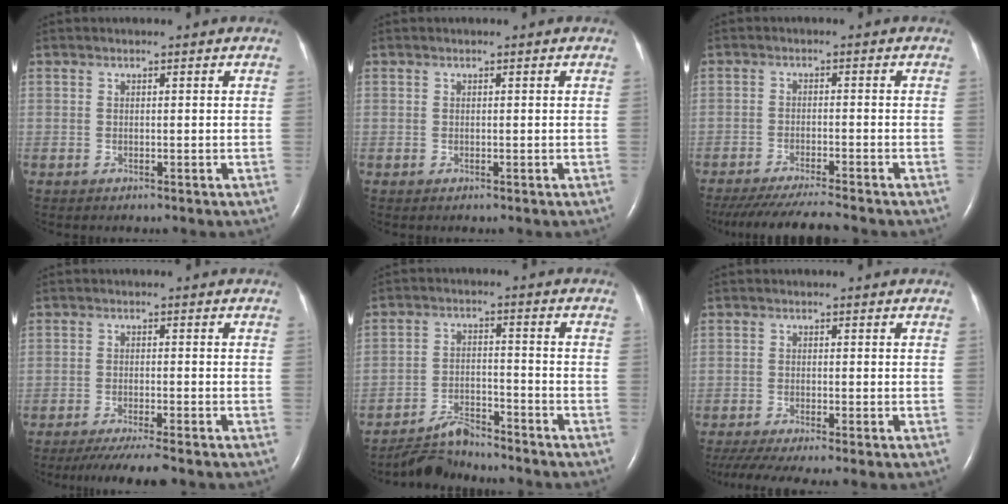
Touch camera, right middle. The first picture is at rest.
{"total": 0.0}
{"total": 10.6, "force": [-9.6, -0.4, 4.4], "torque": [-0.067, -0.024, -0.152]}
{"total": 7.1, "force": [-6.0, -0.3, 3.8], "torque": [-0.053, -0.020, -0.095]}
{"total": 5.7, "force": [-5.6, 0.6, 0.3], "torque": [-0.013, -0.007, -0.098]}
{"total": 8.6, "force": [-6.7, 0.6, 5.4], "torque": [-0.087, -0.015, -0.107]}